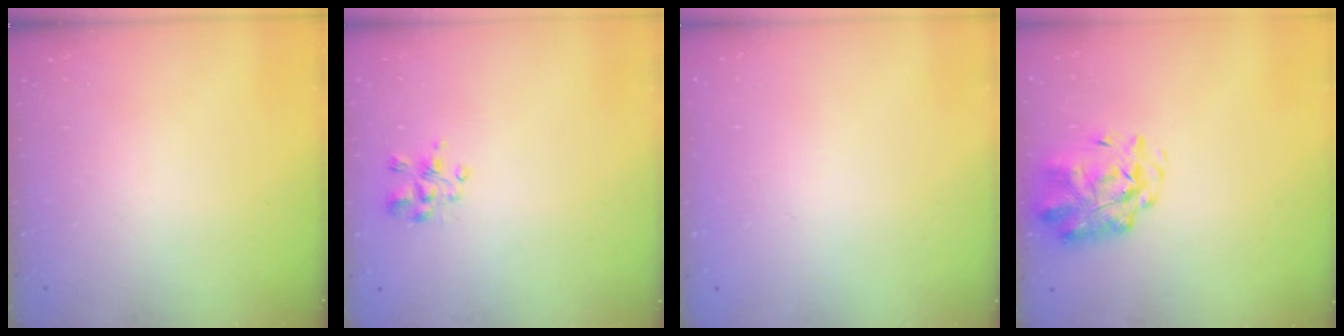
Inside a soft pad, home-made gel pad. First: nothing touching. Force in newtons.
{"total": 3.2, "press": 3.2, "slide": 0.4}
{"total": 1.8, "press": 1.8, "slide": 0.2}
{"total": 2.9, "press": 2.8, "slide": 0.8}